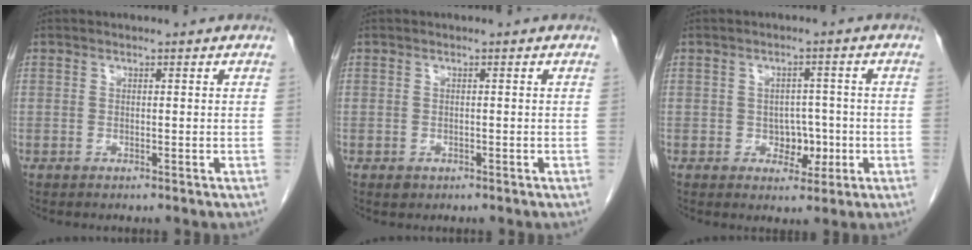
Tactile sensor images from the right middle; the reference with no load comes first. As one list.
[{"total": 0.8, "force": [-0.4, 0.7, 0.3], "torque": [-0.006, 0.001, -0.001]}, {"total": 3.9, "force": [-1.0, 2.8, 2.6], "torque": [-0.029, 0.005, -0.008]}]